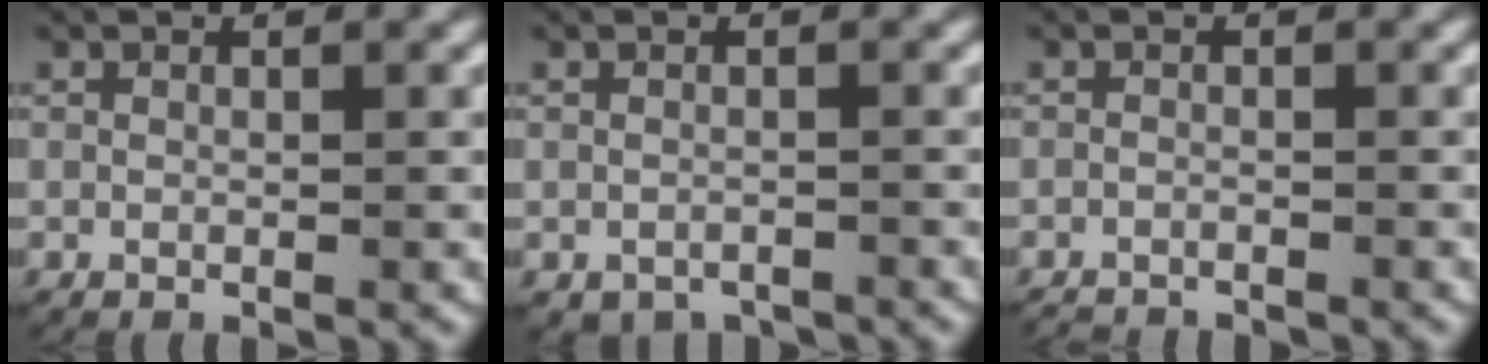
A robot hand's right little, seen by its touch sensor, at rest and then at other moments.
{"total": 1.8, "force": [-1.4, 1.1, 0.2], "torque": [-0.003, -0.007, -0.020]}
{"total": 1.8, "force": [-1.8, 0.1, 0.0], "torque": [-0.009, -0.012, -0.026]}